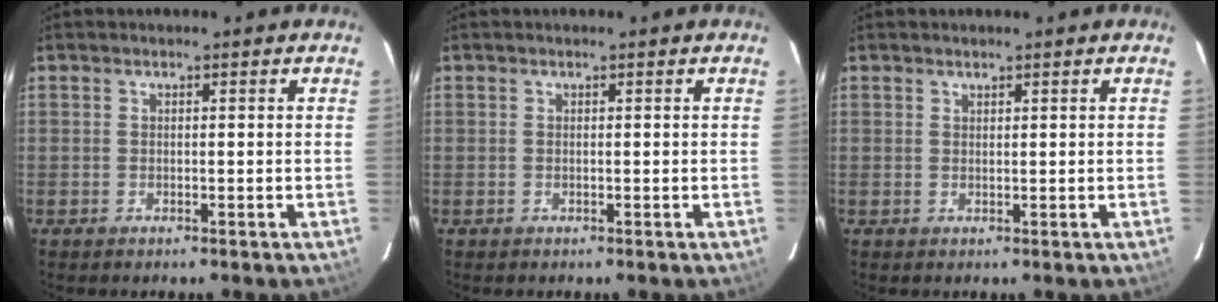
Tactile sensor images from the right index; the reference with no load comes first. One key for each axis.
{"total": 0.0}
{"total": 0.6, "fx": 0.5, "fy": 0.2, "fz": 0.0, "tx": -0.001, "ty": 0.001, "tz": 0.011}